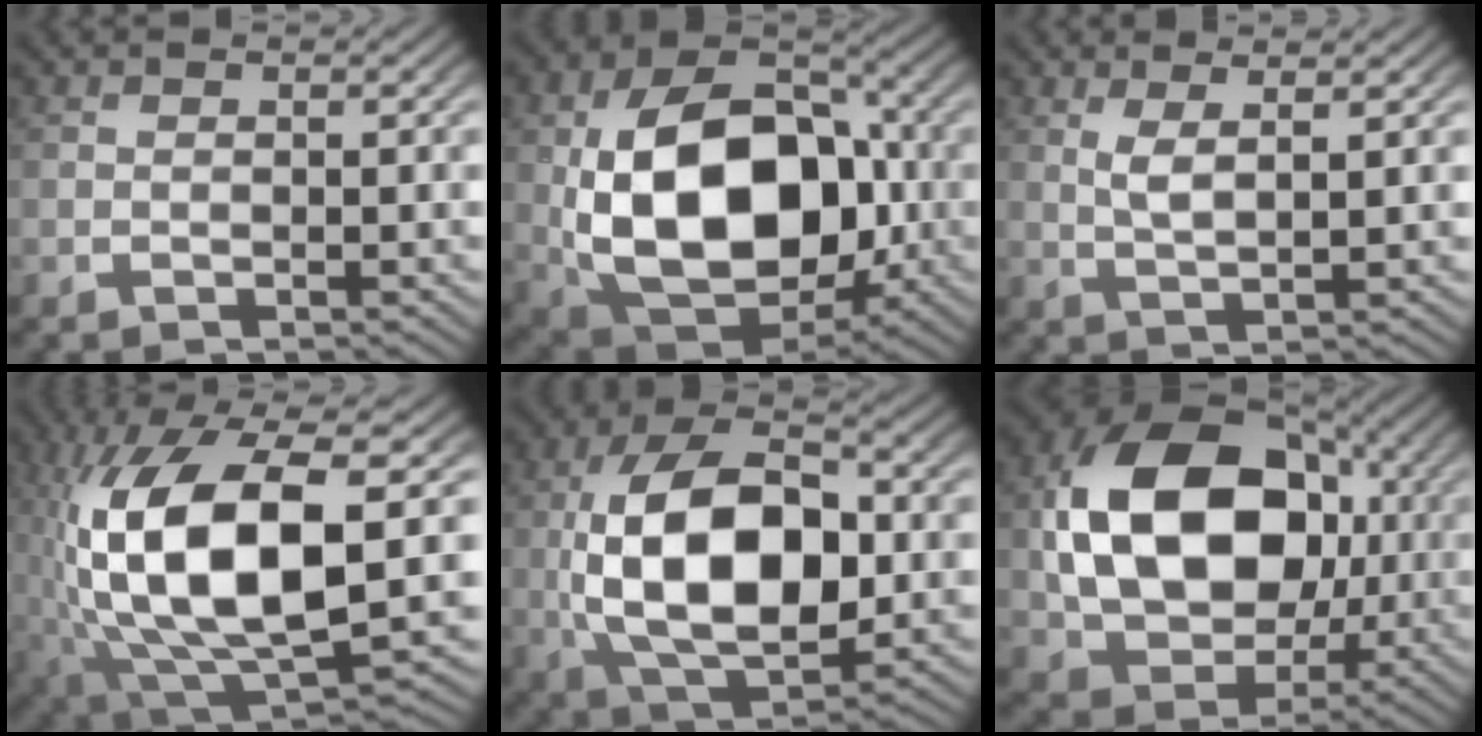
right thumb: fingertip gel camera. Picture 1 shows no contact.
{"total": 18.6, "force": [-1.0, 12.5, 13.8], "torque": [-0.287, -0.067, 0.012]}
{"total": 2.9, "force": [1.9, 0.6, 2.1], "torque": [-0.045, -0.005, 0.045]}
{"total": 17.6, "force": [-1.1, 9.7, 14.6], "torque": [-0.337, -0.059, 0.018]}
{"total": 16.1, "force": [-0.8, 10.3, 12.4], "torque": [-0.278, -0.059, 0.018]}
{"total": 17.7, "force": [1.7, 12.2, 12.8], "torque": [-0.263, -0.036, 0.039]}